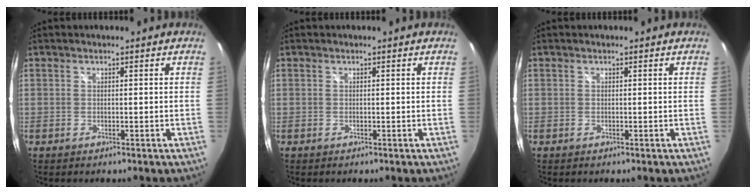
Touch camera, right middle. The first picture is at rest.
{"total": 0.0}
{"total": 0.0}